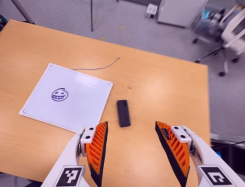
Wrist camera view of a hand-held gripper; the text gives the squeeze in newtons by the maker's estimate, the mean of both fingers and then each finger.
{"total": 0.0}